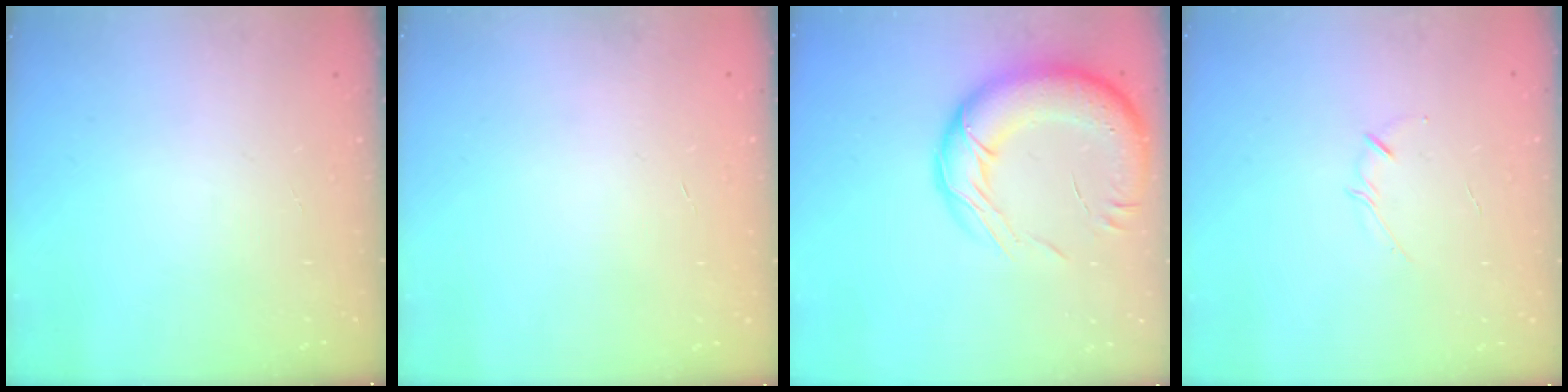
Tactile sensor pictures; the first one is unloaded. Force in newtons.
{"total": 0.0}
{"total": 20.5, "press": 20.0, "slide": 4.5}
{"total": 2.9, "press": 2.8, "slide": 0.6}